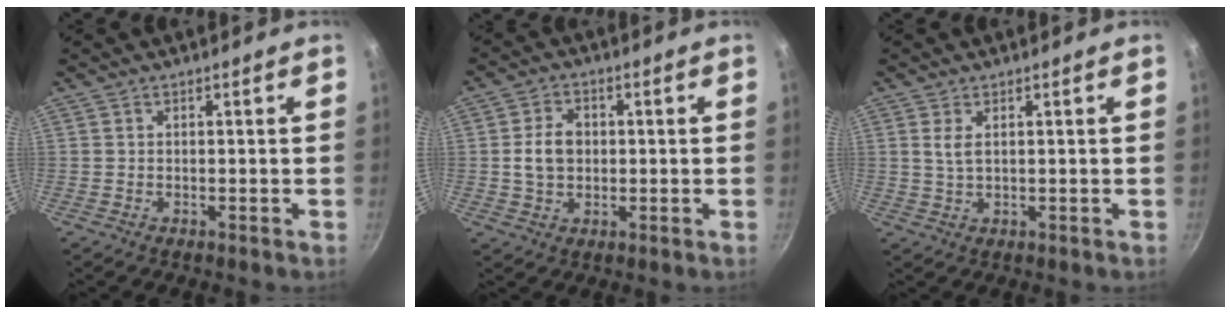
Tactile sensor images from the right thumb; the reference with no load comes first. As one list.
[{"total": 6.3, "force": [0.2, 4.7, 4.1], "torque": [-0.059, 0.009, 0.000]}, {"total": 2.6, "force": [0.8, 1.2, 2.1], "torque": [-0.041, -0.005, 0.019]}]